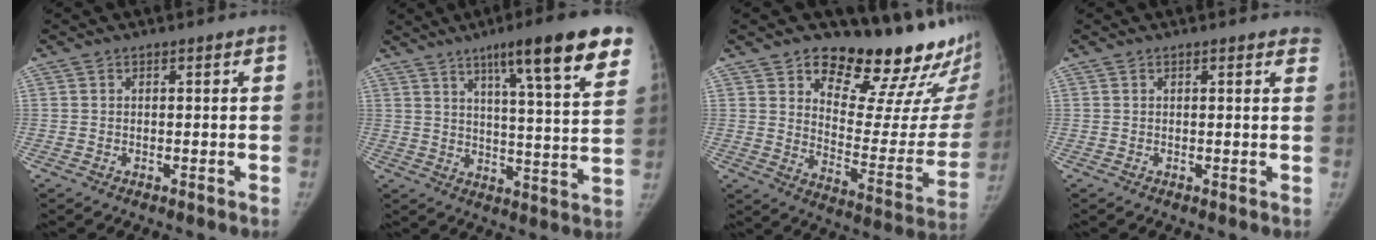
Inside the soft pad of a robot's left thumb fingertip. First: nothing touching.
{"total": 19.0, "force": [11.5, 2.6, 14.9], "torque": [-0.186, -0.040, 0.161]}
{"total": 24.4, "force": [18.1, 9.5, 13.3], "torque": [-0.129, -0.121, 0.242]}
{"total": 2.2, "force": [1.9, 0.8, 0.7], "torque": [0.013, -0.003, 0.007]}